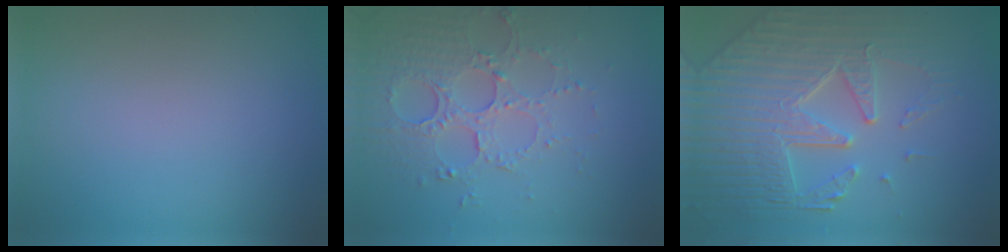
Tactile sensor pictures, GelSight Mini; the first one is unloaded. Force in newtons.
{"total": 5.3, "press": 3.8, "slide": 3.7}
{"total": 7.8, "press": 5.9, "slide": 5.0}